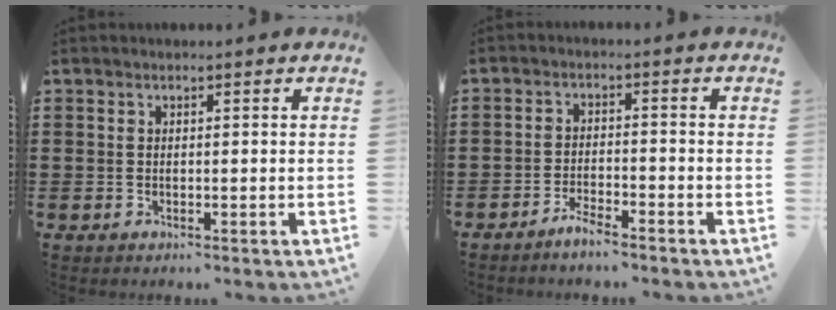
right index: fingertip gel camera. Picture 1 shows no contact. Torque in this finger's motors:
{"motor_torque": [0.00, 0.15, 0.05, -0.01]}